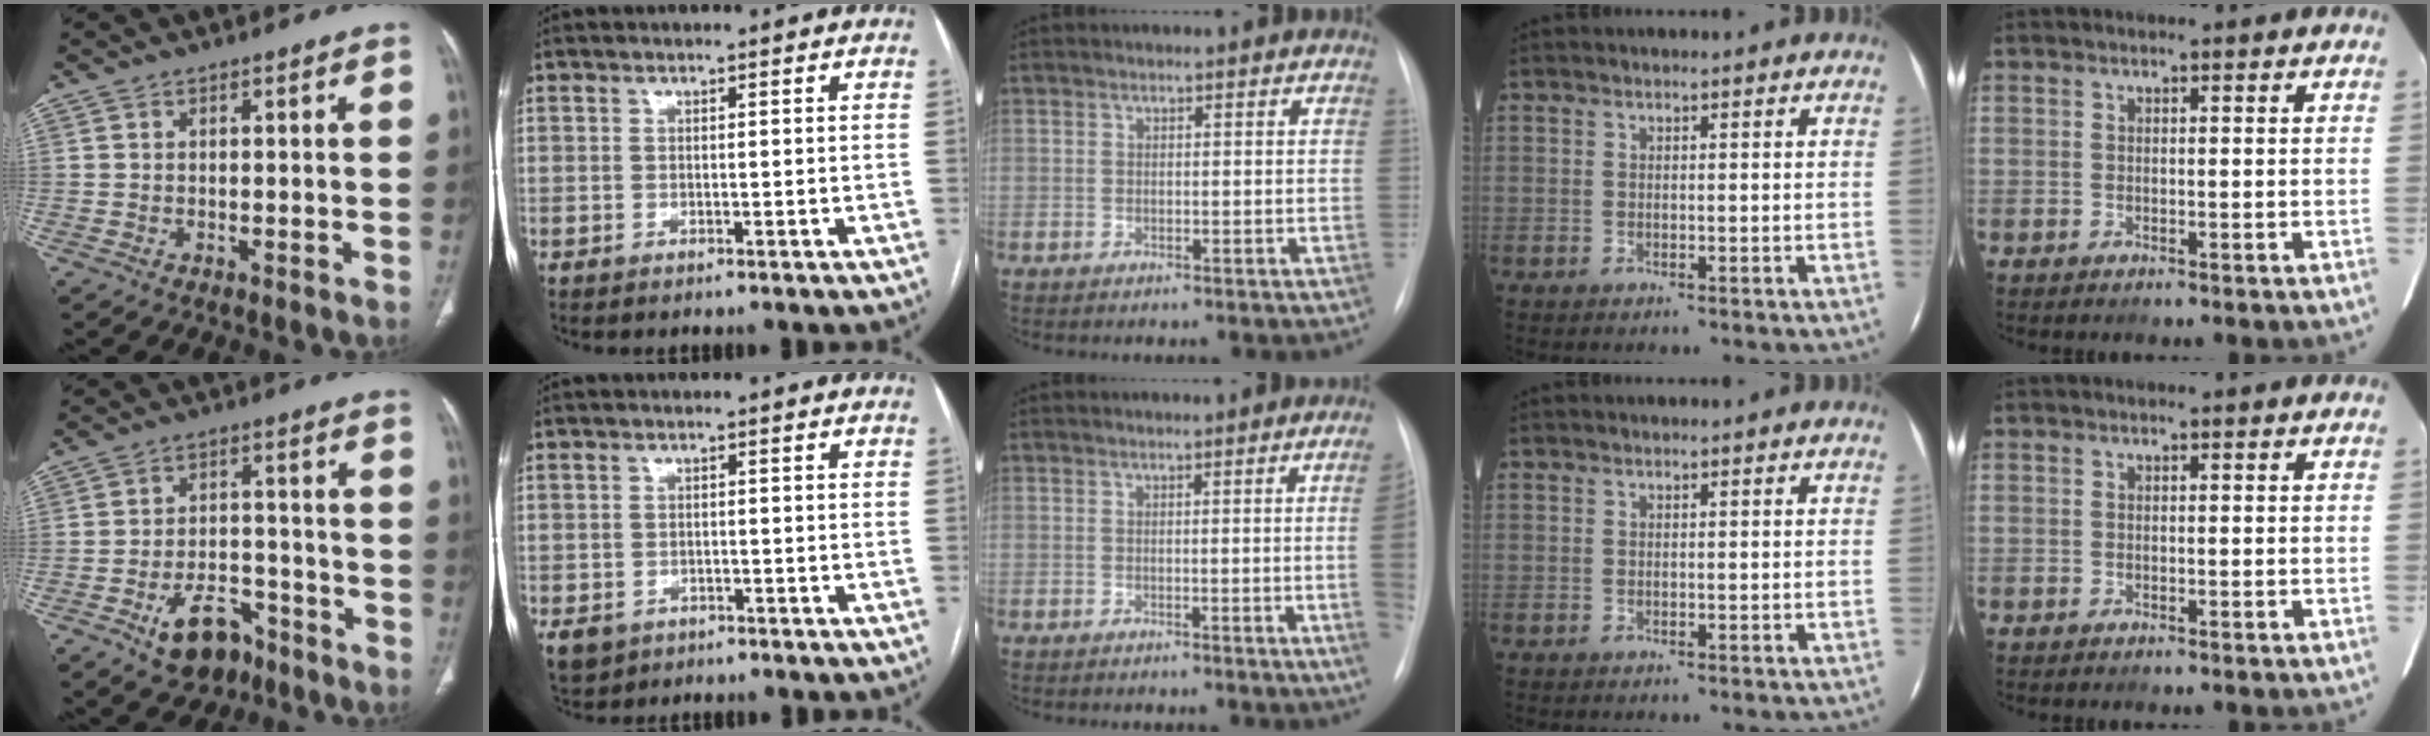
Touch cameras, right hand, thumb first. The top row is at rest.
{"thumb": {"total": 9.6, "force": [-5.8, 5.8, 5.0], "torque": [-0.058, 0.042, -0.087]}, "index": {"total": 6.5, "force": [-3.6, 5.0, 2.0], "torque": [-0.049, -0.001, -0.048]}, "middle": {"total": 4.9, "force": [-0.7, -1.4, 4.6], "torque": [-0.039, -0.005, -0.012]}}